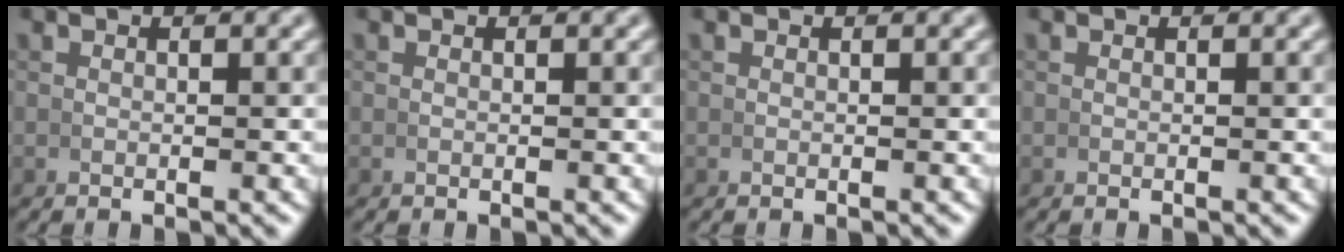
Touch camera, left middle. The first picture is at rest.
{"total": 0.0}
{"total": 0.0}
{"total": 0.0}